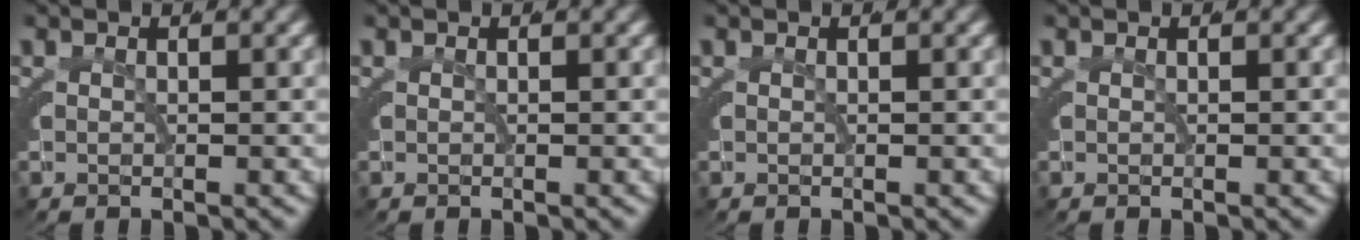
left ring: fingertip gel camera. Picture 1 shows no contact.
{"total": 0.0}
{"total": 0.0}
{"total": 0.0}